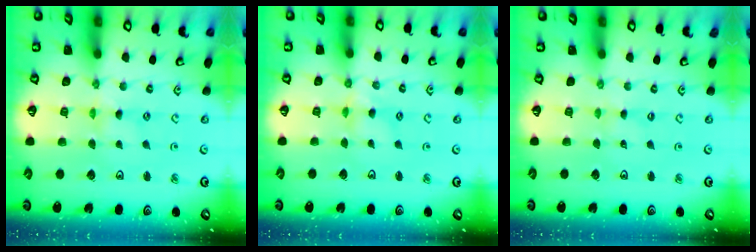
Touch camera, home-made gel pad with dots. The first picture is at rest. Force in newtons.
{"total": 3.5, "press": 3.5, "slide": 0.3}
{"total": 0.5, "press": 0.5, "slide": 0.1}